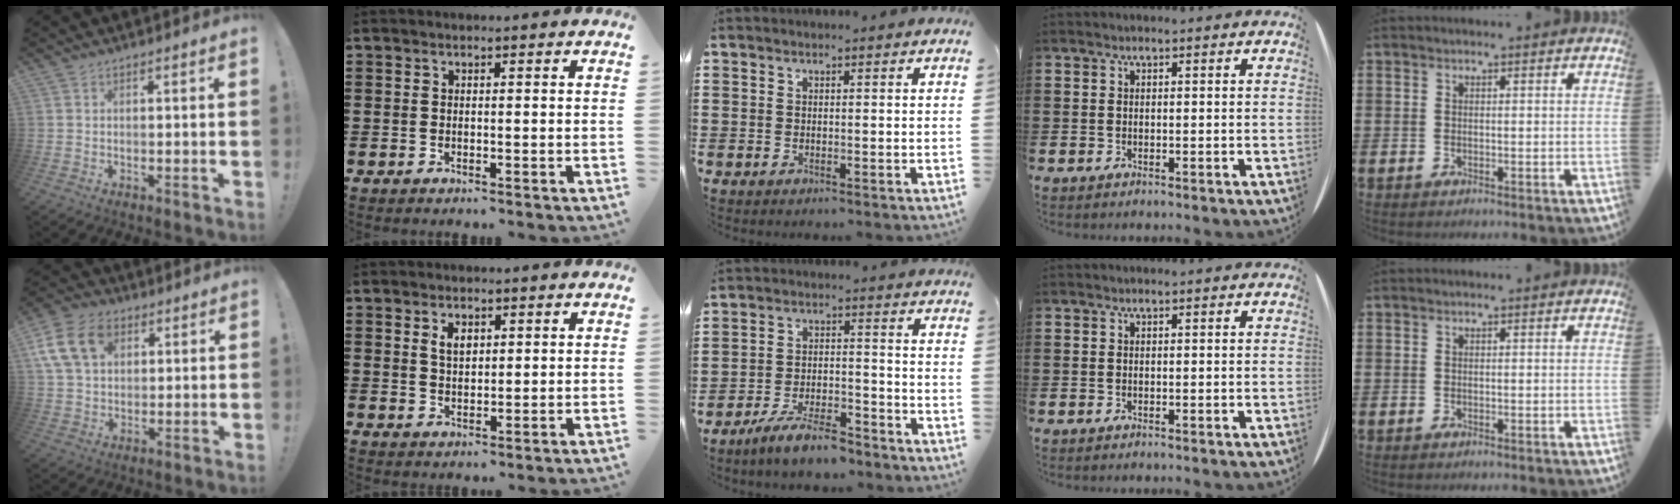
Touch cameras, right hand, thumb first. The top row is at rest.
{"thumb": {"total": 14.4, "force": [5.4, 10.6, 8.2], "torque": [-0.150, -0.012, 0.106]}, "index": {"total": 2.9, "force": [1.3, 1.7, 2.0], "torque": [-0.037, 0.003, 0.021]}, "middle": {"total": 6.8, "force": [-5.8, 1.1, 3.3], "torque": [-0.070, 0.002, -0.112]}}